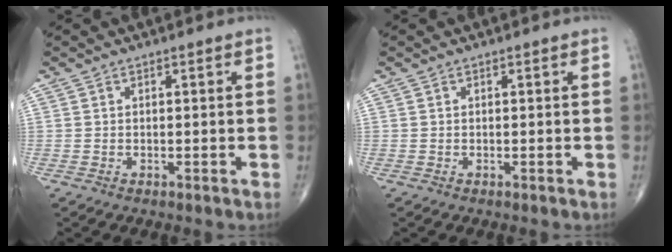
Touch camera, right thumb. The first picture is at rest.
{"total": 0.0}